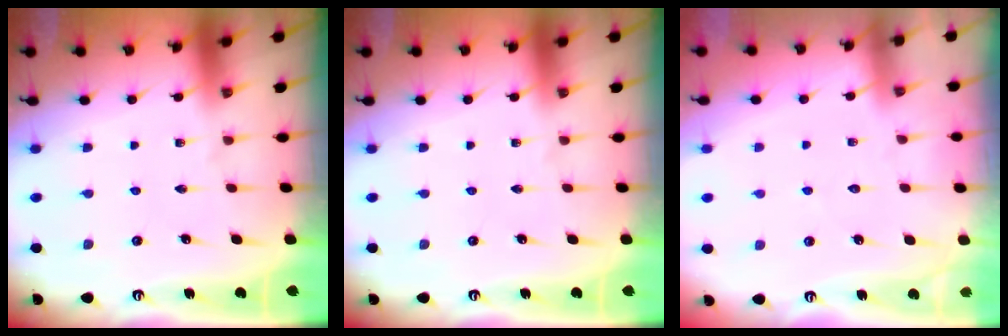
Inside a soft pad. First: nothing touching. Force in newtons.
{"total": 0.0}
{"total": 2.5, "press": 2.5, "slide": 0.3}